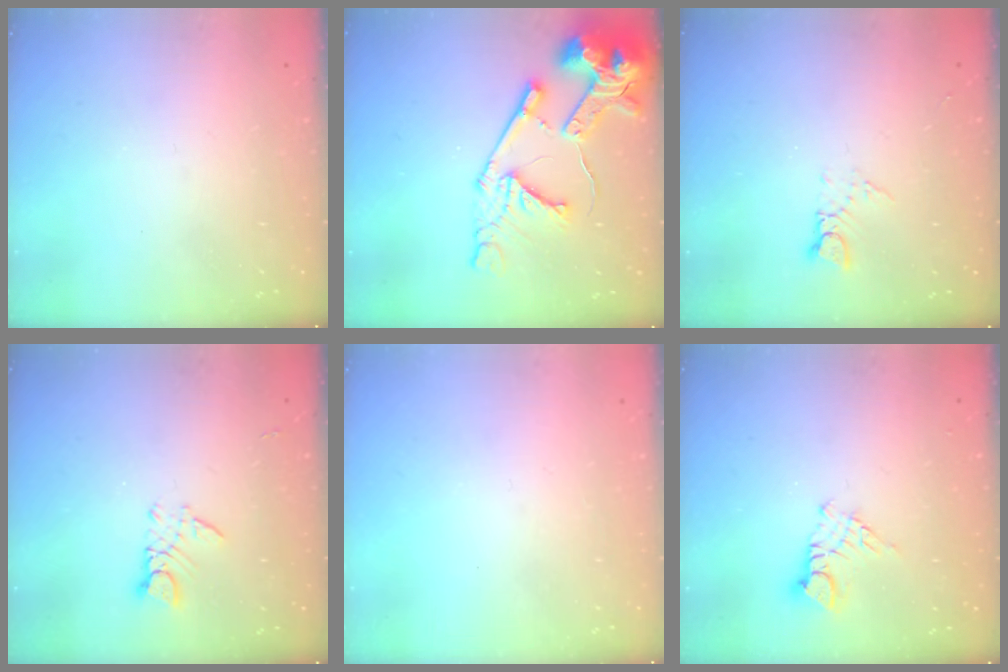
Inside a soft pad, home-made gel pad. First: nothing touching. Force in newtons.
{"total": 18.6, "press": 18.5, "slide": 2.1}
{"total": 3.1, "press": 3.1, "slide": 0.3}
{"total": 3.8, "press": 3.8, "slide": 0.3}
{"total": 0.0}
{"total": 5.7, "press": 5.7, "slide": 0.5}